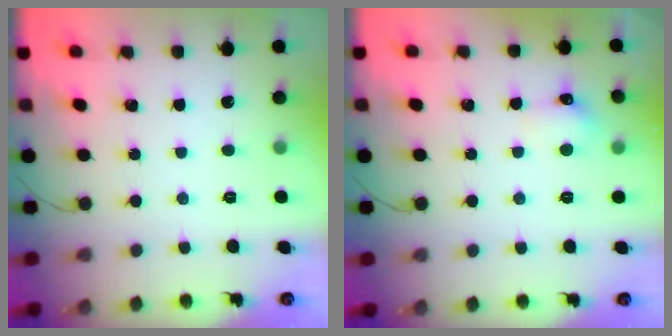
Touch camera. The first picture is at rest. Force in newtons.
{"total": 5.4, "press": 5.1, "slide": 1.9}